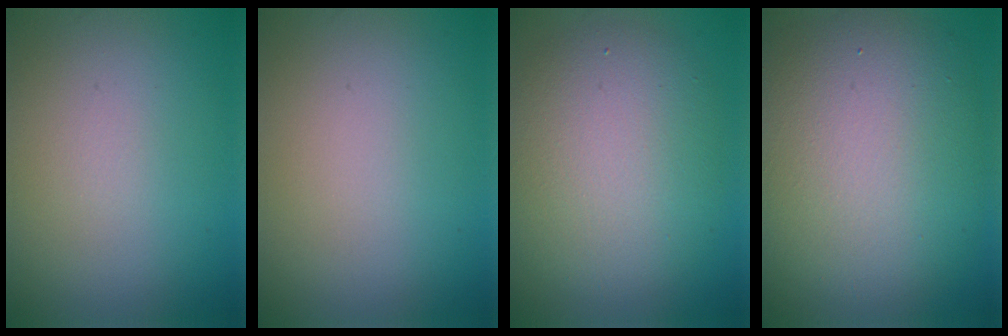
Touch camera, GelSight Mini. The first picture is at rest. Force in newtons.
{"total": 0.0}
{"total": 7.2, "press": 7.2, "slide": 0.3}
{"total": 11.9, "press": 11.9, "slide": 0.5}